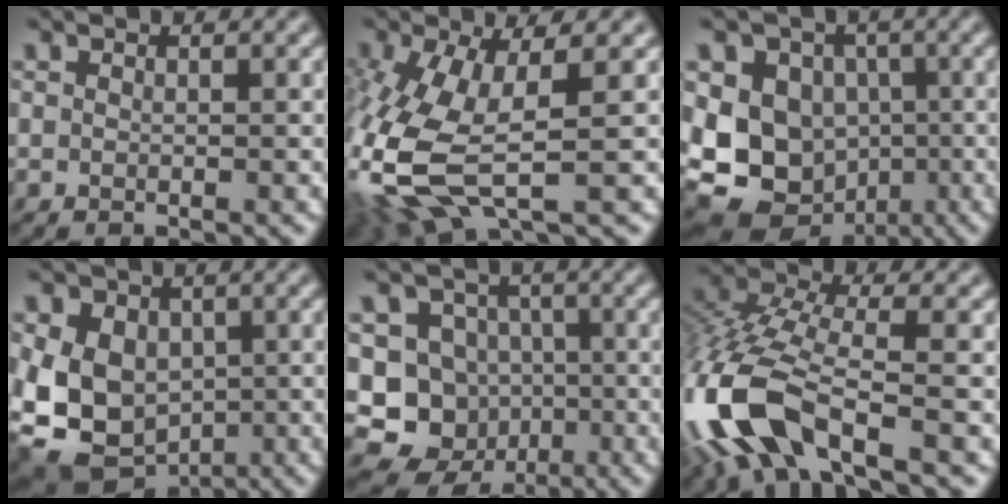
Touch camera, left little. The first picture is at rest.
{"total": 10.2, "force": [-1.8, 4.2, 9.1], "torque": [-0.233, -0.016, -0.029]}
{"total": 11.4, "force": [-1.8, 9.6, 5.8], "torque": [-0.093, -0.004, -0.053]}
{"total": 10.6, "force": [-2.4, 8.5, 5.8], "torque": [-0.098, -0.008, -0.048]}
{"total": 11.7, "force": [-3.4, 10.9, 2.8], "torque": [-0.077, -0.004, -0.064]}
{"total": 10.4, "force": [-5.0, 4.2, 8.1], "torque": [-0.192, 0.005, -0.111]}